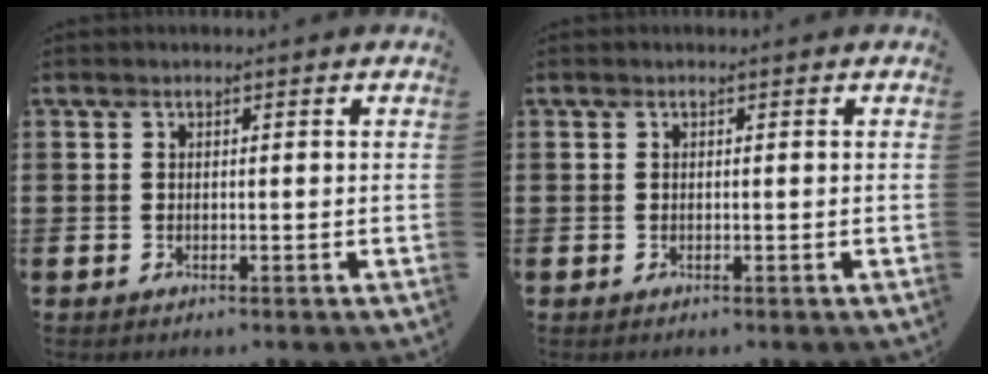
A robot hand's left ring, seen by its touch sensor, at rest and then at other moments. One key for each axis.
{"total": 0.0}